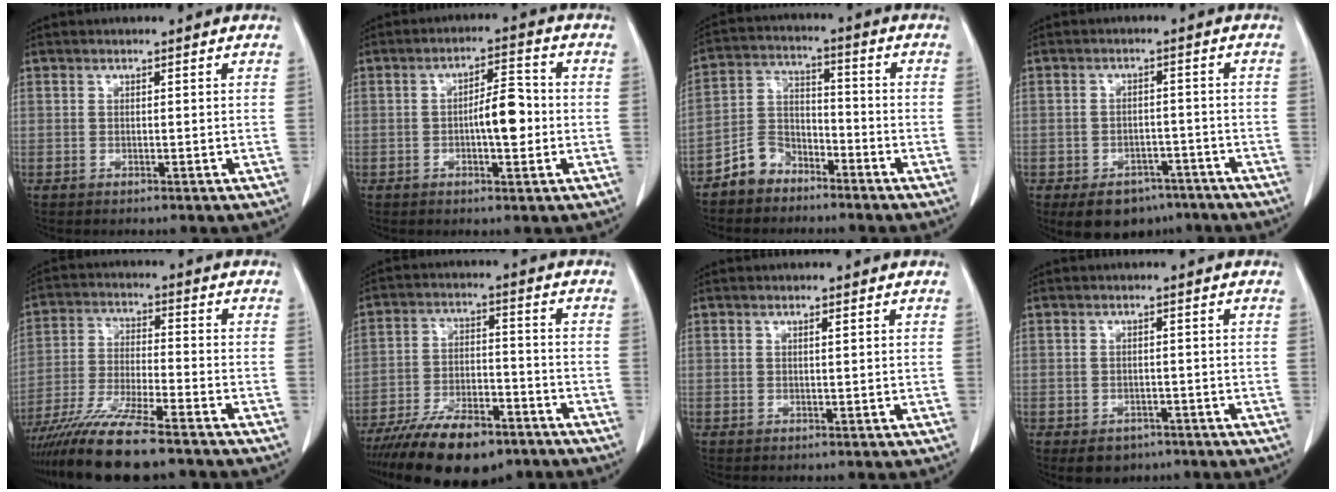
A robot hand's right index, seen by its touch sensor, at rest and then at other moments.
{"total": 6.1, "force": [-0.7, 1.8, 5.8], "torque": [-0.096, 0.013, -0.009]}
{"total": 6.7, "force": [-5.1, 4.2, 1.4], "torque": [-0.031, 0.010, -0.101]}
{"total": 8.4, "force": [-5.9, 5.2, 3.1], "torque": [-0.038, 0.009, -0.080]}
{"total": 14.3, "force": [-11.5, 0.9, 8.4], "torque": [-0.164, -0.036, -0.202]}
{"total": 15.2, "force": [-11.2, 5.2, 8.9], "torque": [-0.161, -0.011, -0.189]}
{"total": 0.5, "force": [0.3, 0.0, 0.5], "torque": [-0.011, 0.000, 0.005]}
{"total": 3.8, "force": [-2.4, 2.8, 1.1], "torque": [-0.010, 0.004, -0.025]}